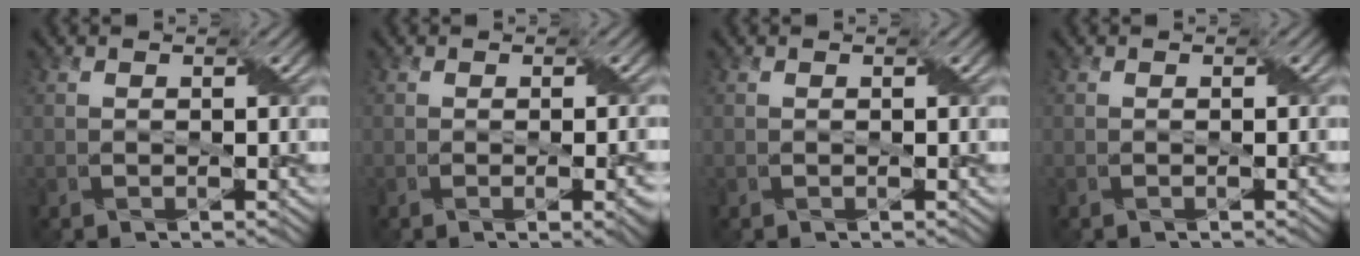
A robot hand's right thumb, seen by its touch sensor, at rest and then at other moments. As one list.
[{"total": 3.9, "force": [-1.0, 1.2, 3.6], "torque": [-0.042, -0.004, -0.008]}, {"total": 0.0}, {"total": 0.5, "force": [-0.1, 0.2, 0.5], "torque": [-0.004, 0.001, -0.007]}]